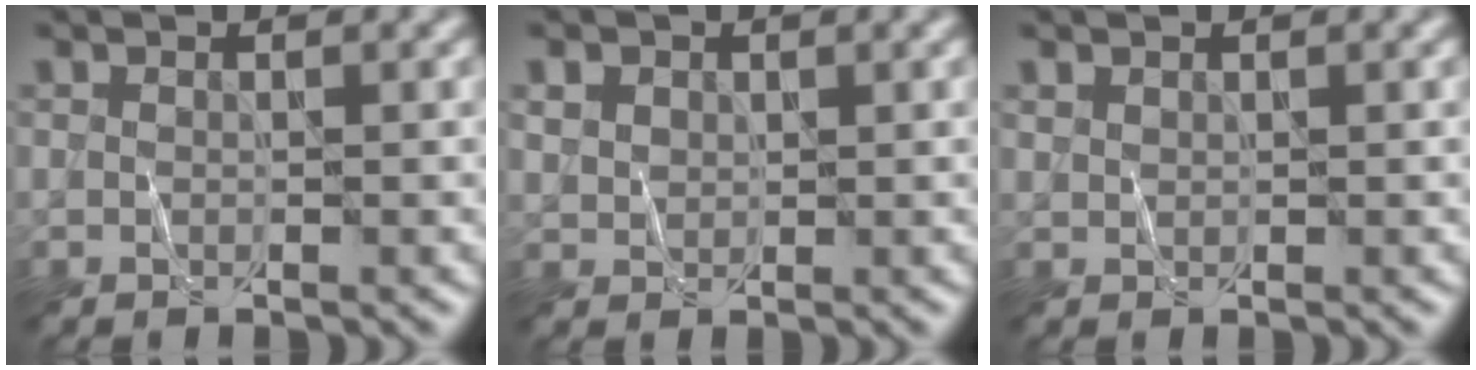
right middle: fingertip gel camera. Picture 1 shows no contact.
{"total": 1.9, "force": [0.9, 1.5, 0.7], "torque": [-0.018, -0.002, 0.026]}
{"total": 0.6, "force": [0.5, 0.3, 0.1], "torque": [-0.005, 0.001, 0.015]}